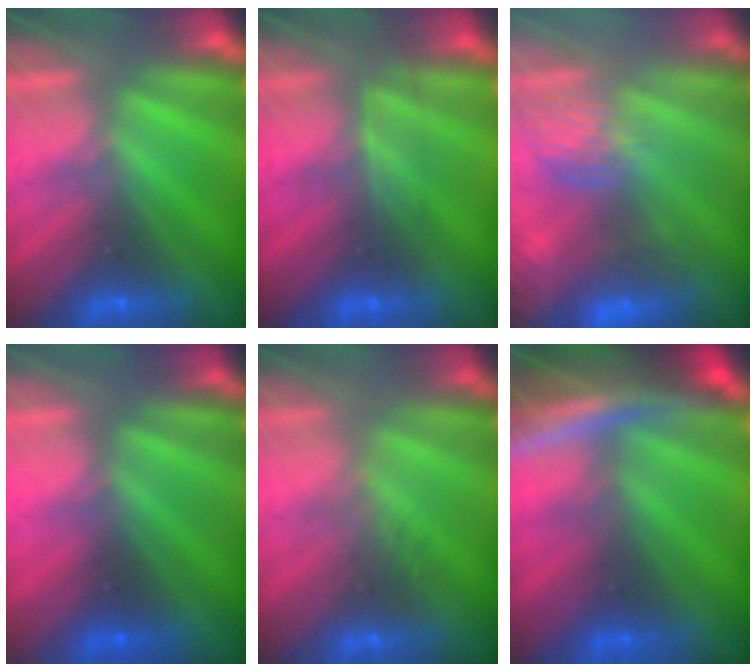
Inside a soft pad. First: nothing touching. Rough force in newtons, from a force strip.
{"total": 2.5}
{"total": 5.0}
{"total": 3.1}
{"total": 1.2}
{"total": 11.3}